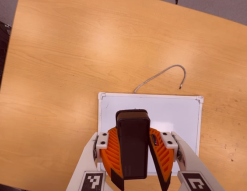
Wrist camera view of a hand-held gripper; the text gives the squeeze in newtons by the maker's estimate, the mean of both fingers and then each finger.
{"total": 10.0, "left": 10.1, "right": 9.8}